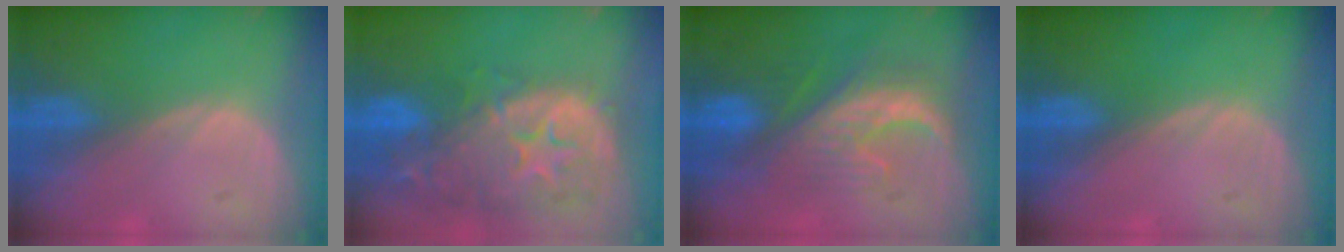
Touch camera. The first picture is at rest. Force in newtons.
{"total": 14.3, "press": 11.5, "slide": 8.4}
{"total": 8.5, "press": 8.3, "slide": 1.6}
{"total": 0.0}